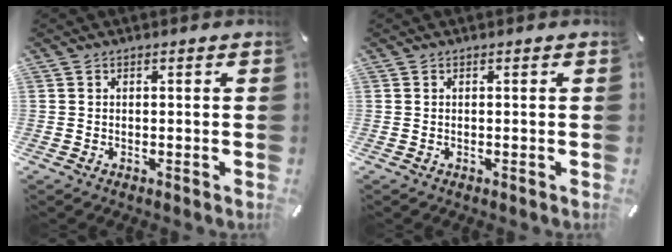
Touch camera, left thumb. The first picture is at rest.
{"total": 0.0}